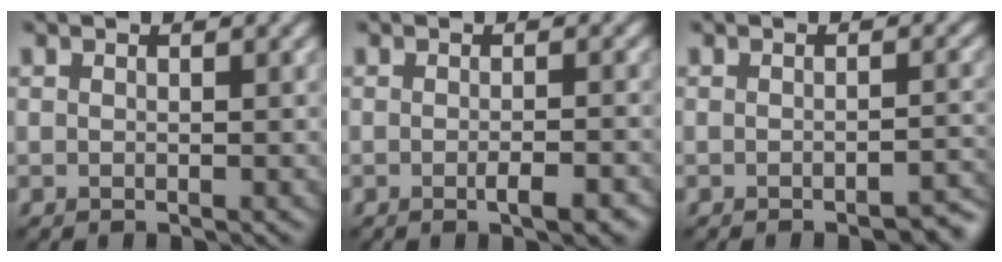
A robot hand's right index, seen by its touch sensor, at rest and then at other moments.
{"total": 2.5, "force": [-1.1, 0.6, 2.2], "torque": [-0.031, -0.001, -0.016]}
{"total": 2.7, "force": [-2.0, 0.6, 1.7], "torque": [-0.012, 0.006, -0.028]}